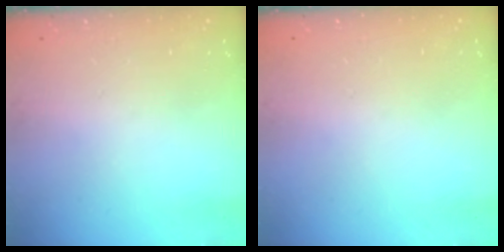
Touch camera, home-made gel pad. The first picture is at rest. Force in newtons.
{"total": 0.0}